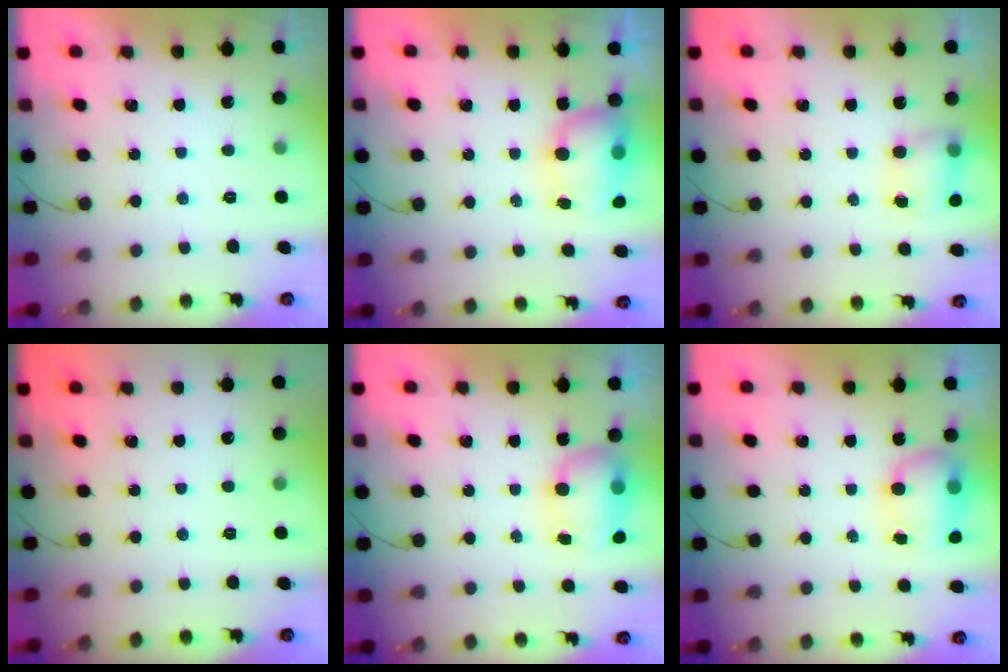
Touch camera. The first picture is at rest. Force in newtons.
{"total": 8.3, "press": 8.2, "slide": 1.2}
{"total": 6.9, "press": 6.9, "slide": 0.7}
{"total": 0.0}
{"total": 7.8, "press": 7.7, "slide": 1.1}
{"total": 7.9, "press": 7.6, "slide": 2.3}